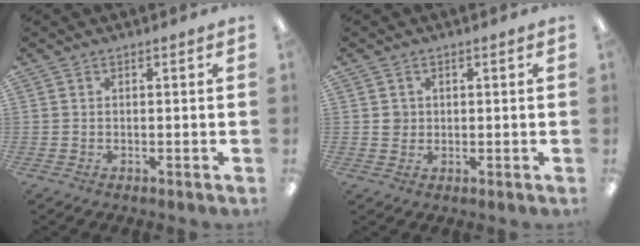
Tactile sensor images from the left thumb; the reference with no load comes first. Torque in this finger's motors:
{"motor_torque": [0.42, 0.39, 0.37, -0.09, 0.00]}